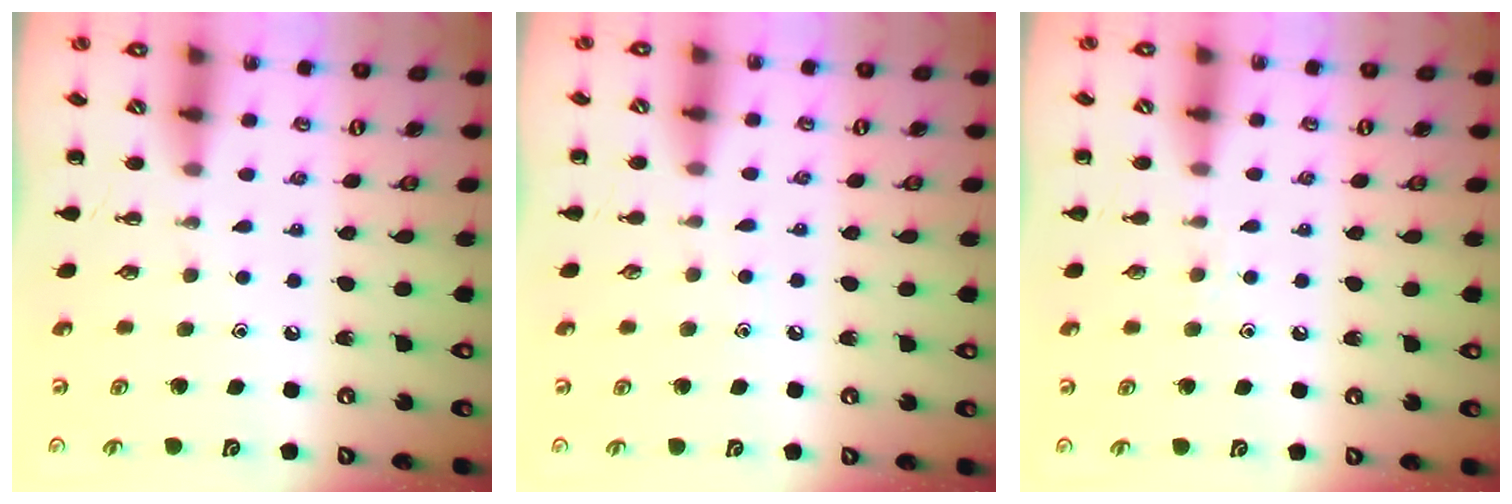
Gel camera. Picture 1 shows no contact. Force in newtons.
{"total": 4.2, "press": 3.9, "slide": 1.5}
{"total": 4.6, "press": 4.4, "slide": 1.2}